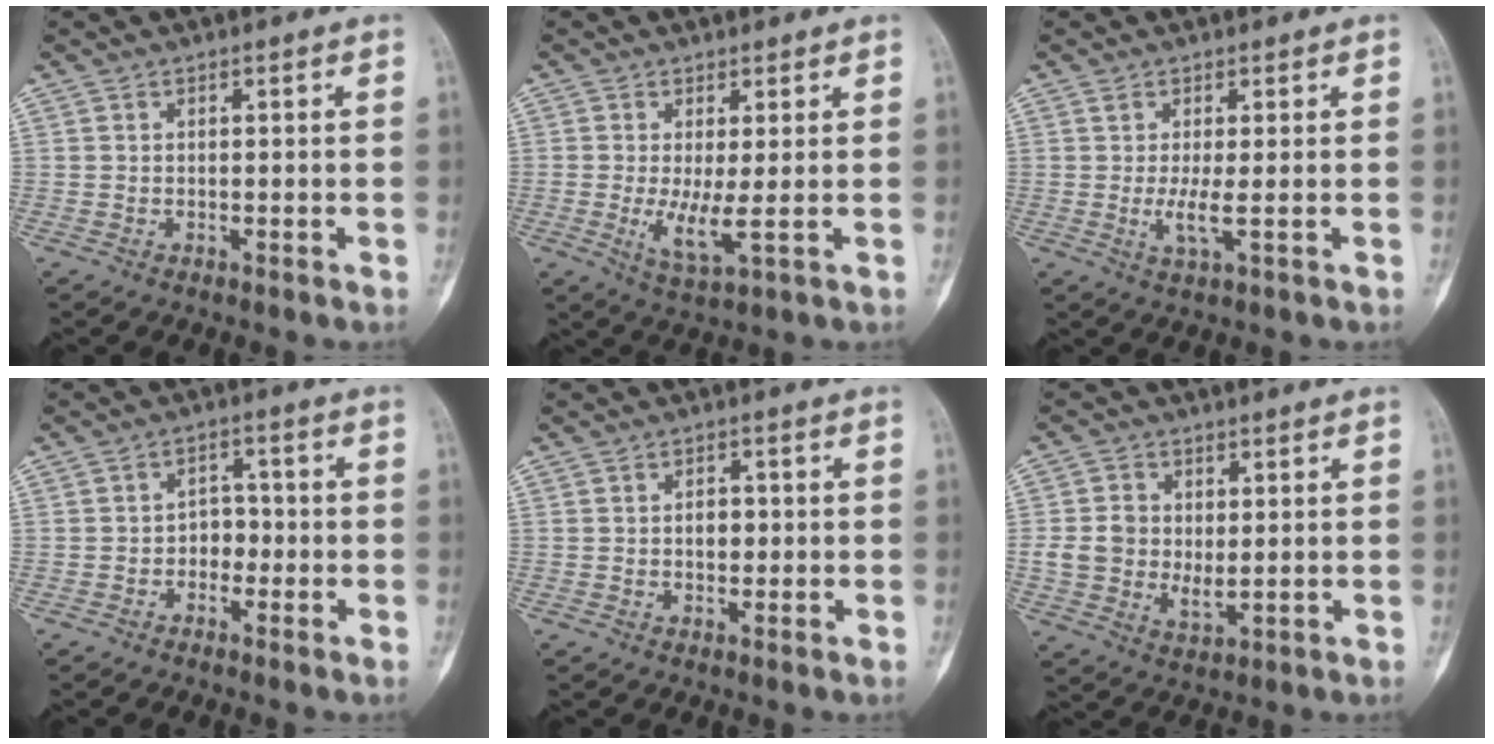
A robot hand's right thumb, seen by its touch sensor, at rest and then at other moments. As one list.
[{"total": 5.2, "force": [-0.3, 1.1, 5.1], "torque": [-0.109, -0.019, -0.006]}, {"total": 3.3, "force": [-0.1, 0.4, 3.3], "torque": [-0.081, -0.013, -0.004]}, {"total": 3.5, "force": [-1.2, 2.8, 1.8], "torque": [-0.002, 0.018, -0.028]}, {"total": 2.6, "force": [0.0, 1.9, 1.9], "torque": [-0.014, 0.004, -0.001]}, {"total": 7.7, "force": [0.7, 5.7, 5.2], "torque": [-0.077, -0.009, 0.018]}]